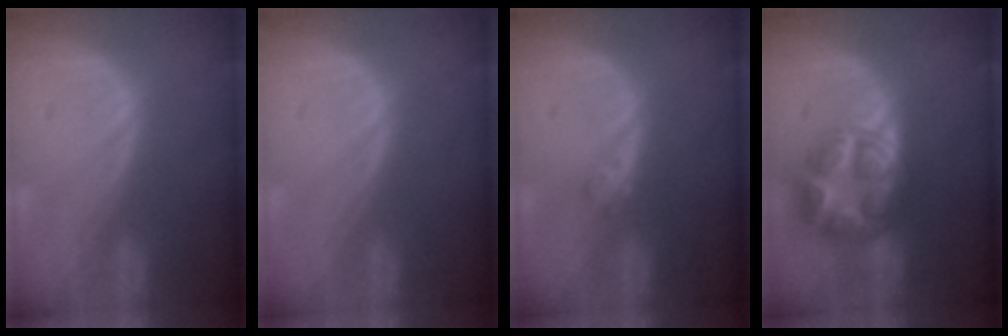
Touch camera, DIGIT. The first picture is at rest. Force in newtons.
{"total": 0.0}
{"total": 1.6, "press": 1.4, "slide": 0.8}
{"total": 8.6, "press": 8.5, "slide": 0.7}